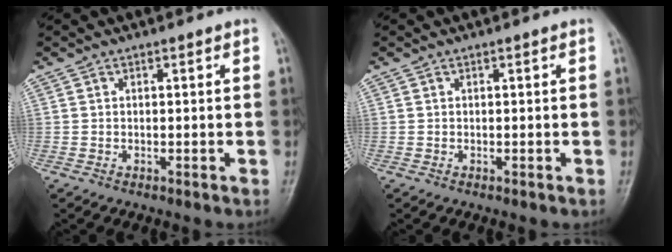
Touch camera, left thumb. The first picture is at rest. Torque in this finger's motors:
{"motor_torque": [-0.03, 0.03, -0.01, 0.00, 0.00]}